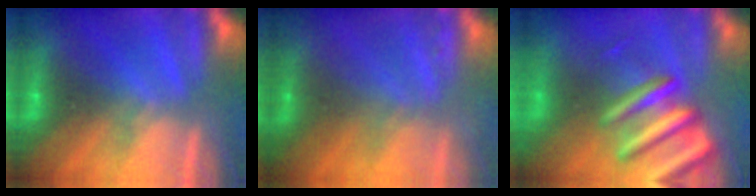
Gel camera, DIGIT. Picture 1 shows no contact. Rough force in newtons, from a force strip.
{"total": 2.2}
{"total": 9.6}